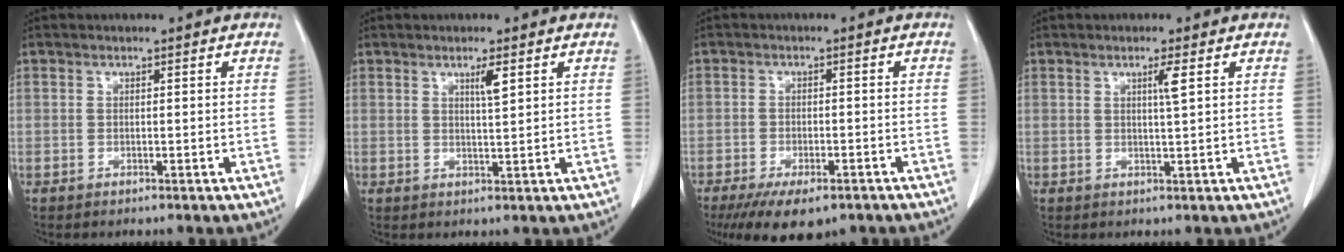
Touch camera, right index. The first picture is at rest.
{"total": 2.4, "force": [1.3, 0.0, 2.1], "torque": [-0.040, -0.004, 0.023]}
{"total": 9.4, "force": [-6.6, 3.6, 5.6], "torque": [-0.085, -0.010, -0.099]}
{"total": 2.0, "force": [0.8, -0.4, 1.8], "torque": [-0.035, -0.004, 0.015]}